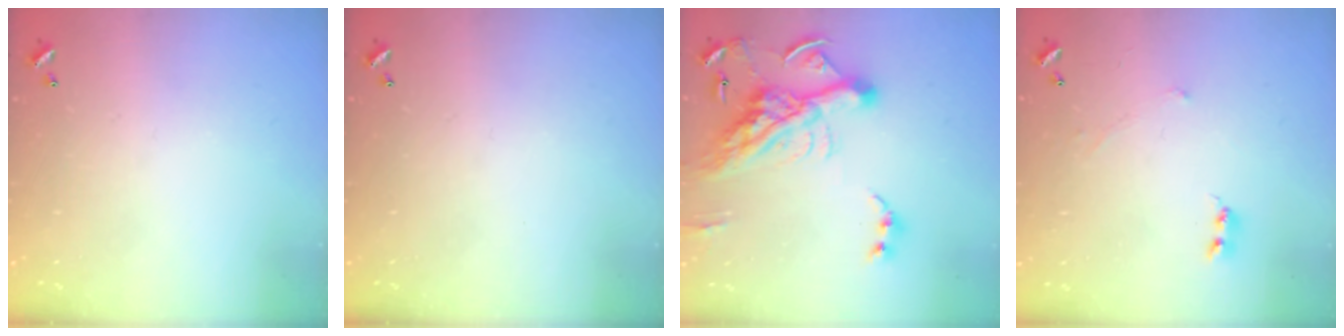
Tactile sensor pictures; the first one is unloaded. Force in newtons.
{"total": 0.0}
{"total": 18.2, "press": 18.0, "slide": 2.7}
{"total": 0.0}